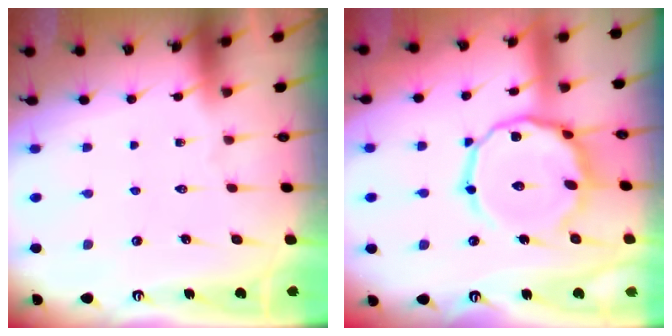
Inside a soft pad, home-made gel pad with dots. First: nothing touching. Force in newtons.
{"total": 14.8, "press": 14.8, "slide": 1.1}